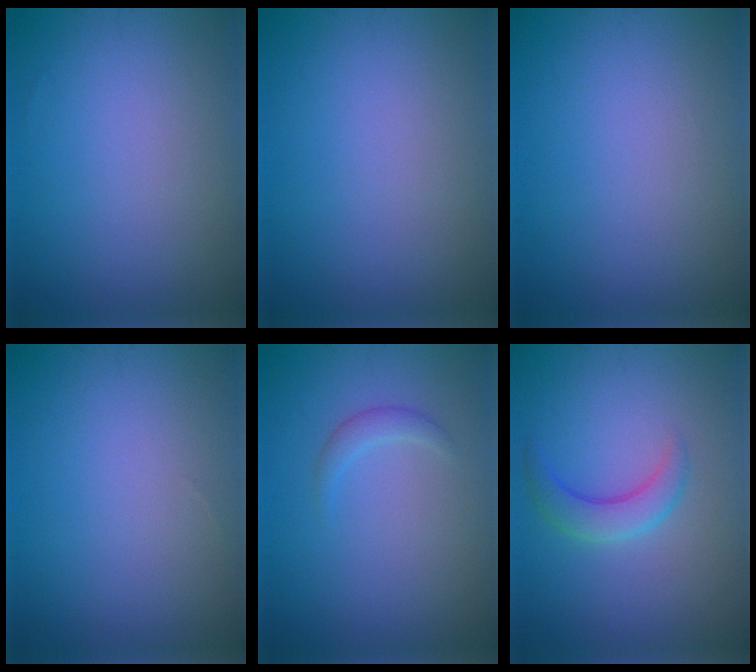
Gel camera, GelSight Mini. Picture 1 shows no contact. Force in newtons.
{"total": 0.0}
{"total": 0.0}
{"total": 0.0}
{"total": 1.2, "press": 1.2, "slide": 0.1}
{"total": 2.8, "press": 2.8, "slide": 0.1}